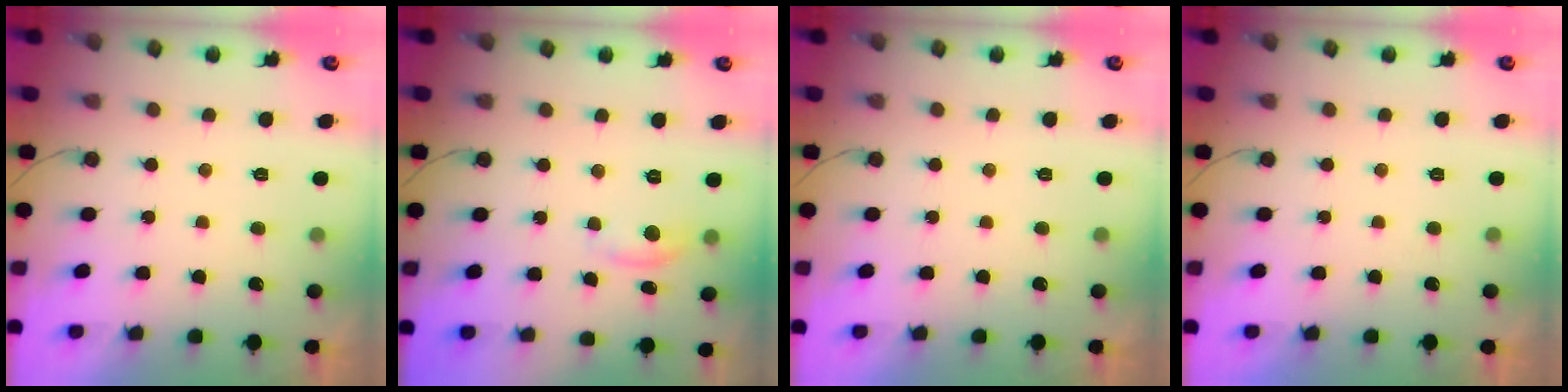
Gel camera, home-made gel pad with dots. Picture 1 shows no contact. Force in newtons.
{"total": 4.8, "press": 4.8, "slide": 0.5}
{"total": 0.0}
{"total": 0.0}